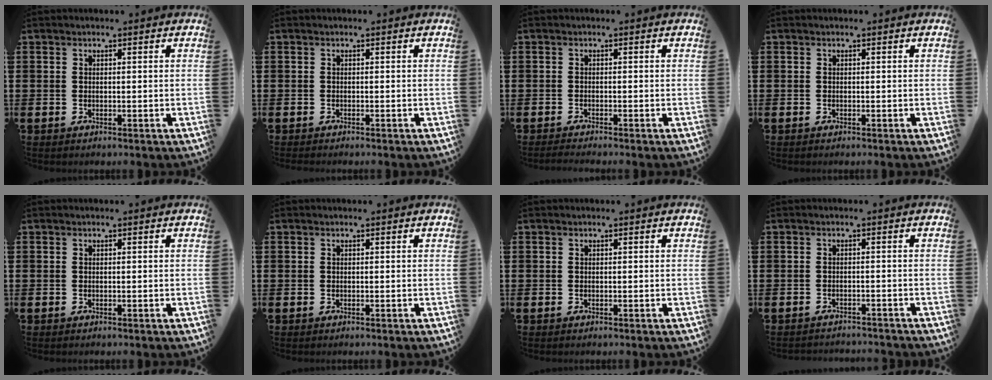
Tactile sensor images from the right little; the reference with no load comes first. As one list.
[{"total": 0.0}, {"total": 0.8, "force": [-0.7, -0.1, 0.4], "torque": [-0.005, -0.003, -0.013]}, {"total": 0.0}, {"total": 0.0}, {"total": 0.0}, {"total": 0.0}, {"total": 0.8, "force": [-0.7, 0.0, -0.1], "torque": [-0.001, 0.006, -0.016]}]